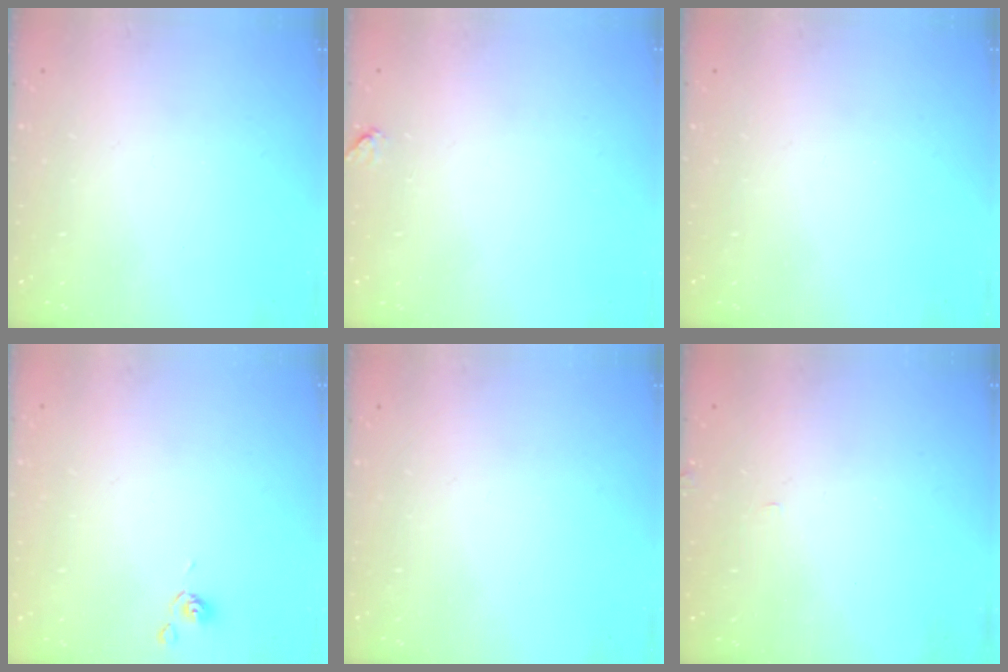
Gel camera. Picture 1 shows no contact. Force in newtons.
{"total": 1.4, "press": 1.3, "slide": 0.5}
{"total": 0.0}
{"total": 2.6, "press": 2.6, "slide": 0.4}
{"total": 0.0}
{"total": 4.8, "press": 4.8, "slide": 0.3}